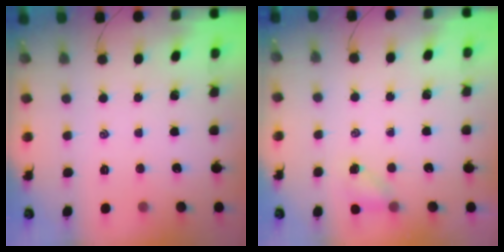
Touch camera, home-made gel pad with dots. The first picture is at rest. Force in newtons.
{"total": 4.3, "press": 4.2, "slide": 1.1}